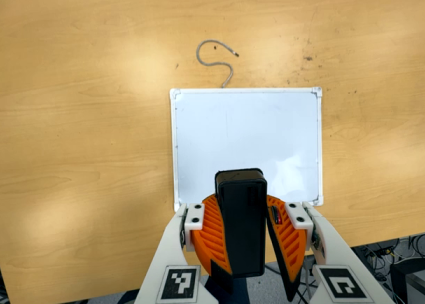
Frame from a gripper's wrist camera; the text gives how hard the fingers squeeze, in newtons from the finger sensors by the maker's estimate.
{"total": 11.1, "left": 11.1, "right": 11.0}